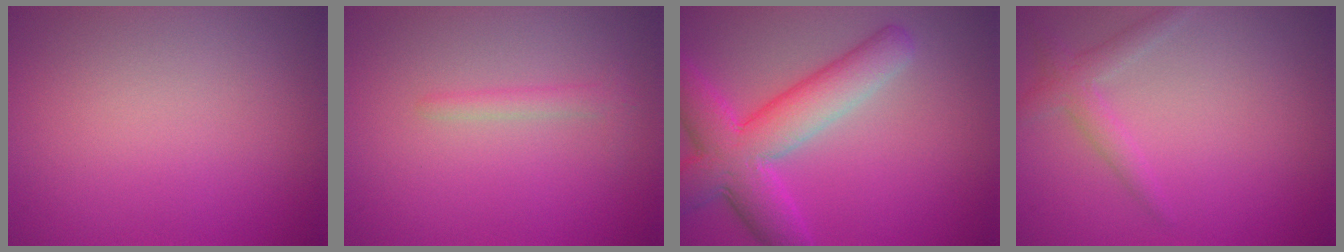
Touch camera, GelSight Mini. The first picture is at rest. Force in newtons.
{"total": 1.3, "press": 1.3, "slide": 0.1}
{"total": 7.7, "press": 7.7, "slide": 0.3}
{"total": 1.9, "press": 1.9, "slide": 0.0}